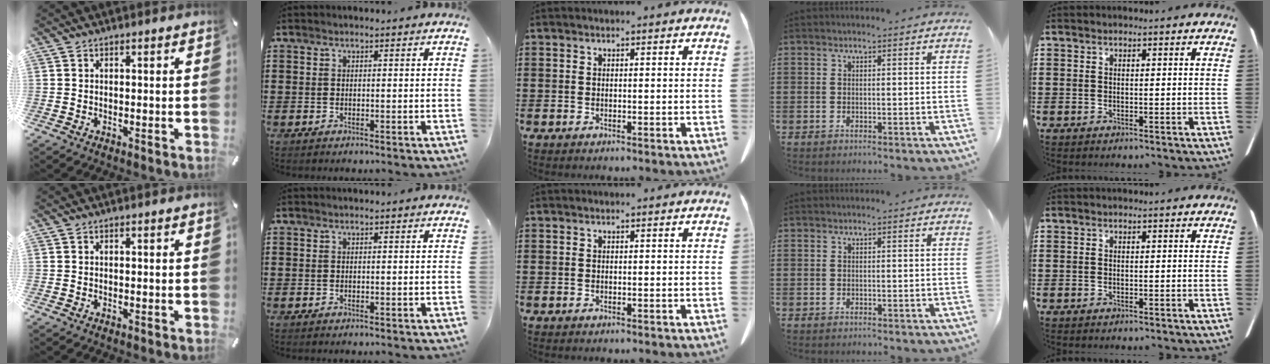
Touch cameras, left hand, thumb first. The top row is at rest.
{}